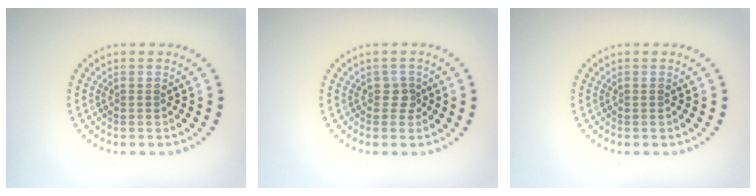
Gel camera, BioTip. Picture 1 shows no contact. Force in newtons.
{"total": 1.2, "press": 1.0, "slide": 0.6}
{"total": 0.0}